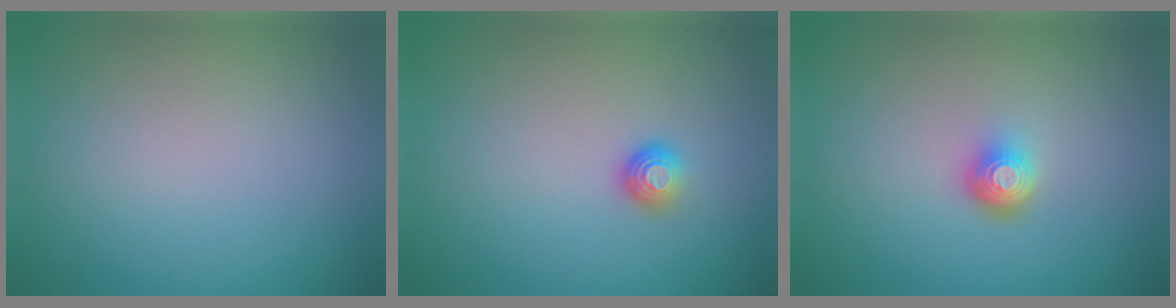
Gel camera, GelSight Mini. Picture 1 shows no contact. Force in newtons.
{"total": 1.3, "press": 1.0, "slide": 0.9}
{"total": 2.2, "press": 1.5, "slide": 1.6}